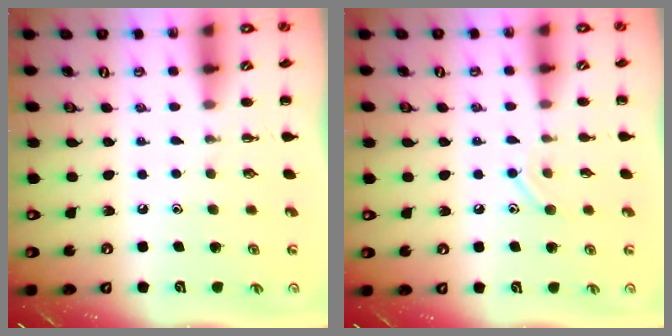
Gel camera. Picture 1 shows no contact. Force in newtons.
{"total": 7.5, "press": 7.4, "slide": 1.4}